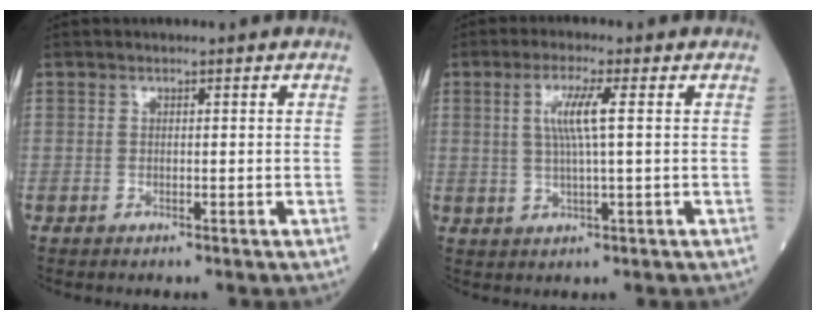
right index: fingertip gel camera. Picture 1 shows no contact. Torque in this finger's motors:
{"motor_torque": [0.41, -0.13, 0.46, 0.14]}